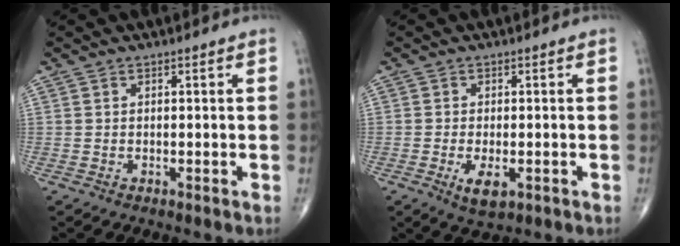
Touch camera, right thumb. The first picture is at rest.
{"total": 4.2, "force": [-1.5, 1.9, 3.4], "torque": [-0.061, -0.008, -0.020]}